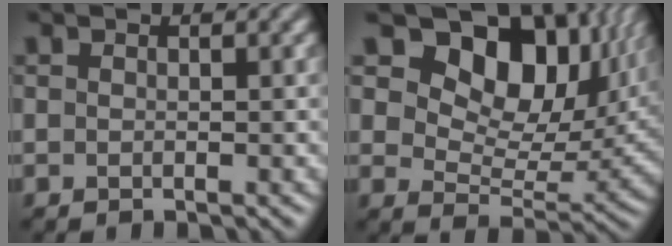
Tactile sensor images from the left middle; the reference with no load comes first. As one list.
[{"total": 12.0, "force": [6.0, 7.4, 7.4], "torque": [-0.115, 0.003, 0.094]}]